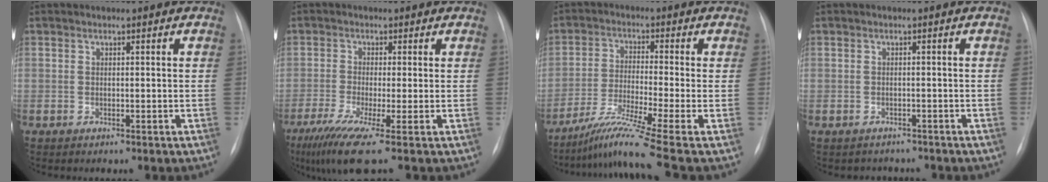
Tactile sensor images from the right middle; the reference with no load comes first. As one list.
[{"total": 8.4, "force": [-5.2, -0.3, 6.6], "torque": [-0.115, -0.027, -0.091]}, {"total": 10.4, "force": [-7.5, -2.5, 6.8], "torque": [-0.133, -0.029, -0.133]}, {"total": 2.7, "force": [-2.3, 1.3, -0.4], "torque": [0.001, 0.008, -0.033]}]